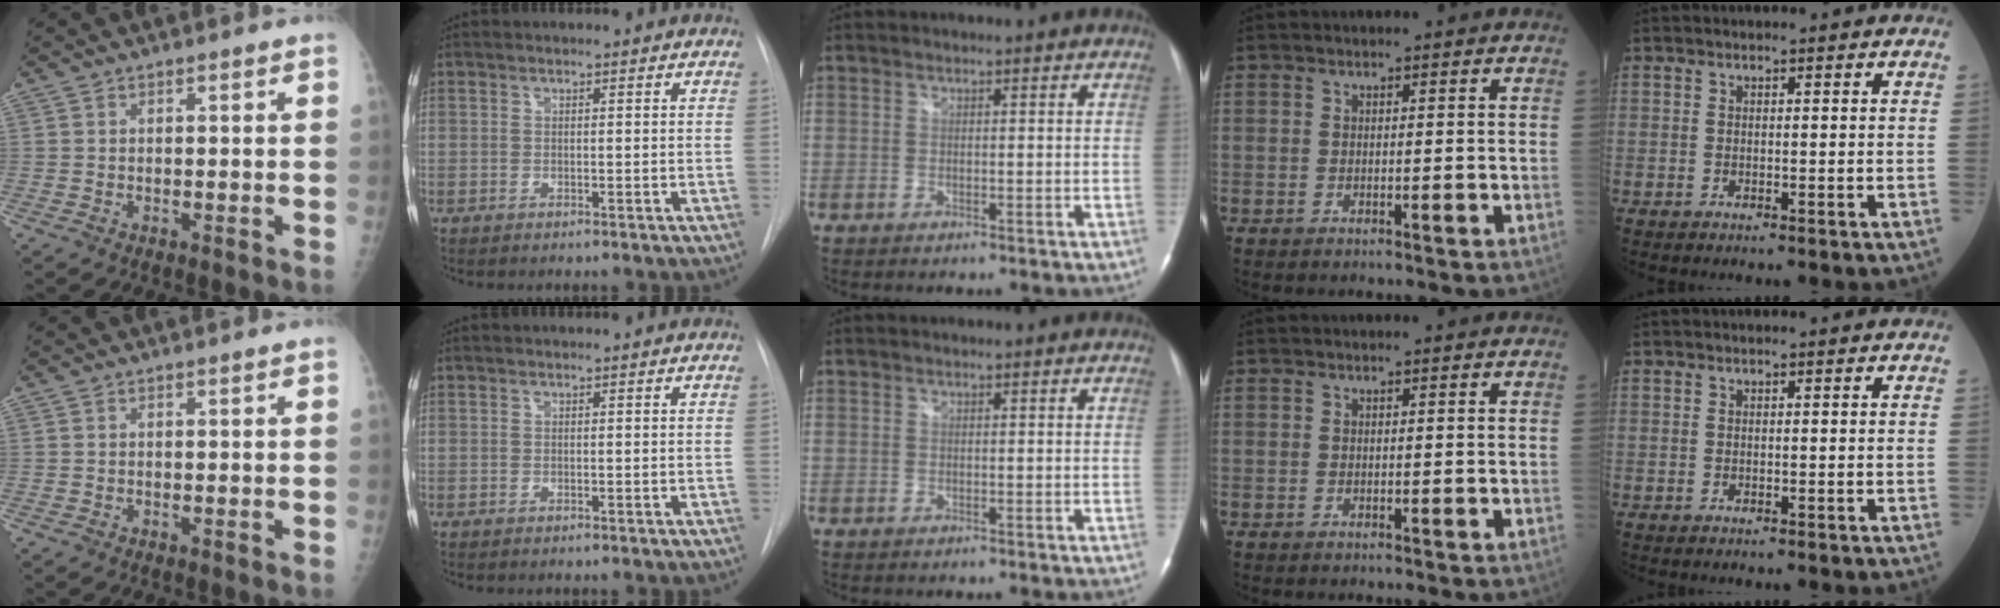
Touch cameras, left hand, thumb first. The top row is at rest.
{}